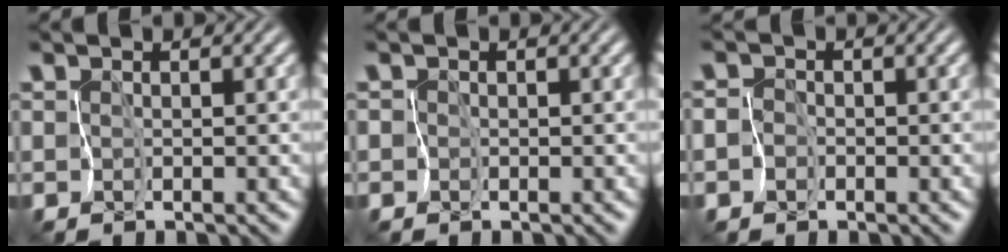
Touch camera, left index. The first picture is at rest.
{"total": 1.5, "force": [-0.4, 1.4, 0.1], "torque": [0.012, 0.011, -0.021]}
{"total": 2.6, "force": [-1.3, 2.2, 0.4], "torque": [0.012, 0.007, -0.041]}